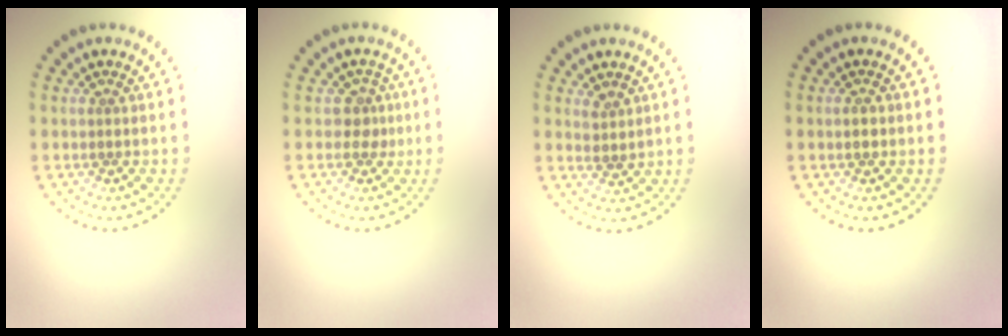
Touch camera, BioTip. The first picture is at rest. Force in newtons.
{"total": 1.5, "press": 1.3, "slide": 0.7}
{"total": 1.5, "press": 1.3, "slide": 0.8}
{"total": 1.0, "press": 1.0, "slide": 0.1}